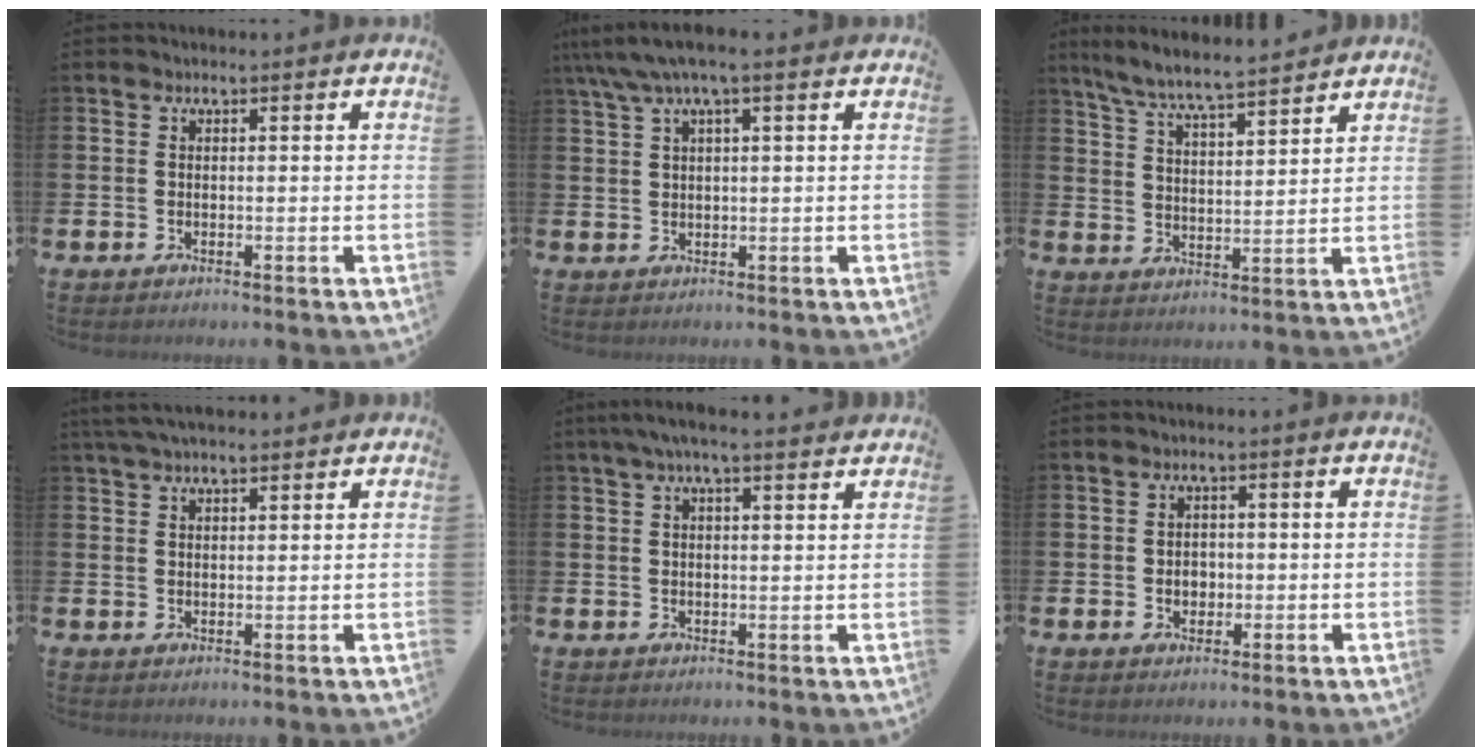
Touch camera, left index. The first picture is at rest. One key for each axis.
{"total": 4.6, "fx": 2.8, "fy": 0.9, "fz": 3.5, "tx": -0.073, "ty": -0.001, "tz": 0.050}
{"total": 7.2, "fx": 6.9, "fy": 0.0, "fz": 2.1, "tx": -0.066, "ty": -0.041, "tz": 0.122}
{"total": 3.7, "fx": 3.2, "fy": 0.9, "fz": 1.7, "tx": -0.033, "ty": -0.006, "tz": 0.059}
{"total": 4.2, "fx": 3.4, "fy": 0.5, "fz": 2.3, "tx": -0.049, "ty": -0.003, "tz": 0.061}
{"total": 2.1, "fx": -0.2, "fy": 1.8, "fz": 1.1, "tx": 0.000, "ty": -0.001, "tz": -0.012}